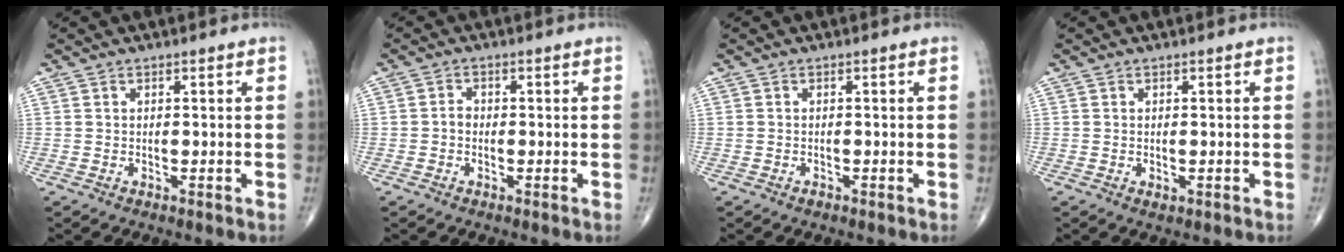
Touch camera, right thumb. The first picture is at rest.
{"total": 1.7, "force": [-0.5, 1.3, 0.9], "torque": [-0.008, 0.006, -0.013]}
{"total": 0.7, "force": [-0.5, 0.4, 0.3], "torque": [-0.005, 0.003, -0.009]}
{"total": 1.2, "force": [-0.3, 0.7, 0.9], "torque": [-0.015, -0.003, -0.002]}